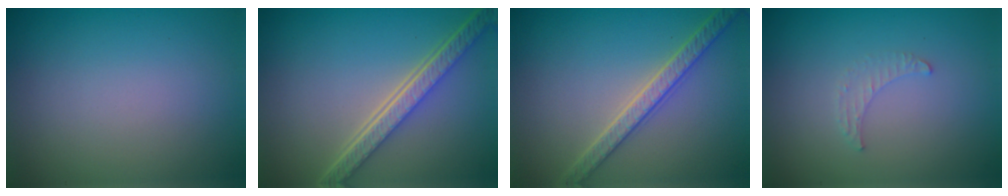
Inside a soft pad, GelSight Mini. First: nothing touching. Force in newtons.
{"total": 5.6, "press": 4.2, "slide": 3.8}
{"total": 3.3, "press": 3.2, "slide": 0.6}
{"total": 1.1, "press": 1.1, "slide": 0.3}